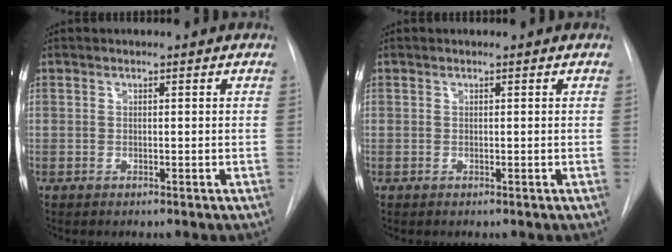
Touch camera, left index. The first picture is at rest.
{"total": 0.0}